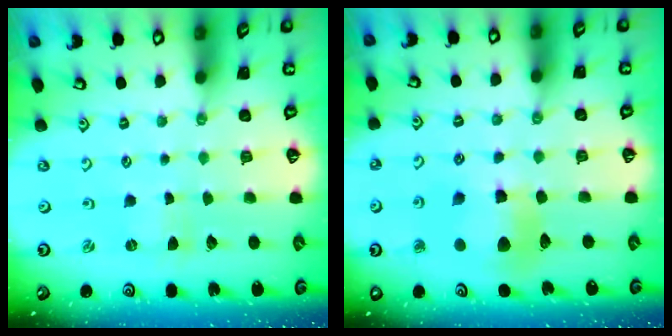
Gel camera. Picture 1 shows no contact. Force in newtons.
{"total": 11.4, "press": 11.3, "slide": 2.0}